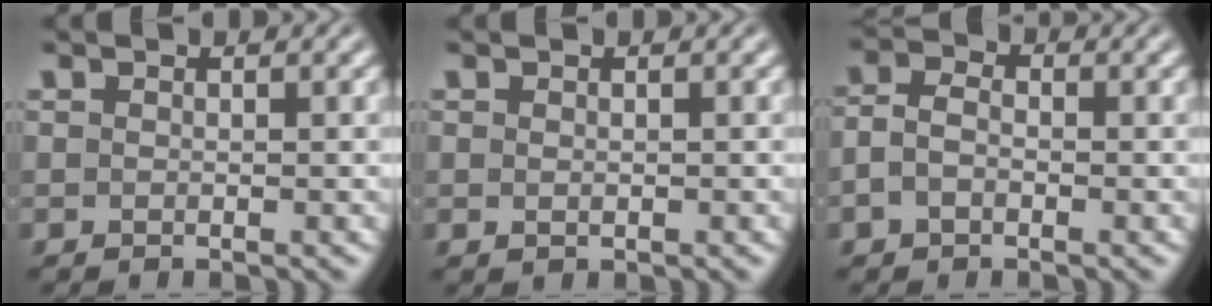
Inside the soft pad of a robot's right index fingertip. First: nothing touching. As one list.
[{"total": 0.0}, {"total": 2.9, "force": [-0.7, 2.1, 1.9], "torque": [-0.046, -0.010, -0.010]}]